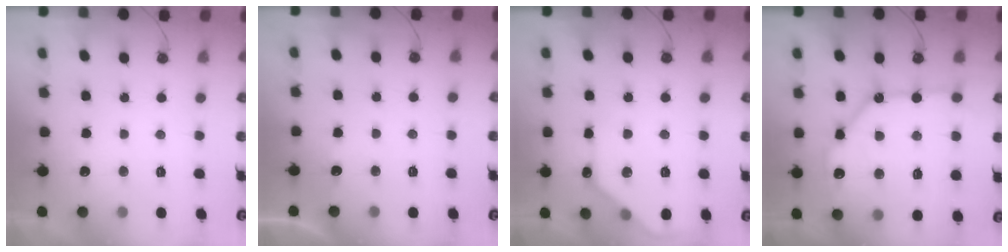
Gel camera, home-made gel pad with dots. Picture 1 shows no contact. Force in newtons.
{"total": 2.1, "press": 2.1, "slide": 0.4}
{"total": 10.9, "press": 10.9, "slide": 0.5}
{"total": 14.2, "press": 14.1, "slide": 1.5}